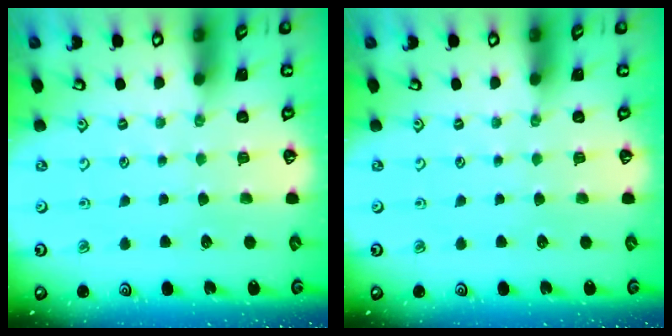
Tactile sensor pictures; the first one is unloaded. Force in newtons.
{"total": 0.0}